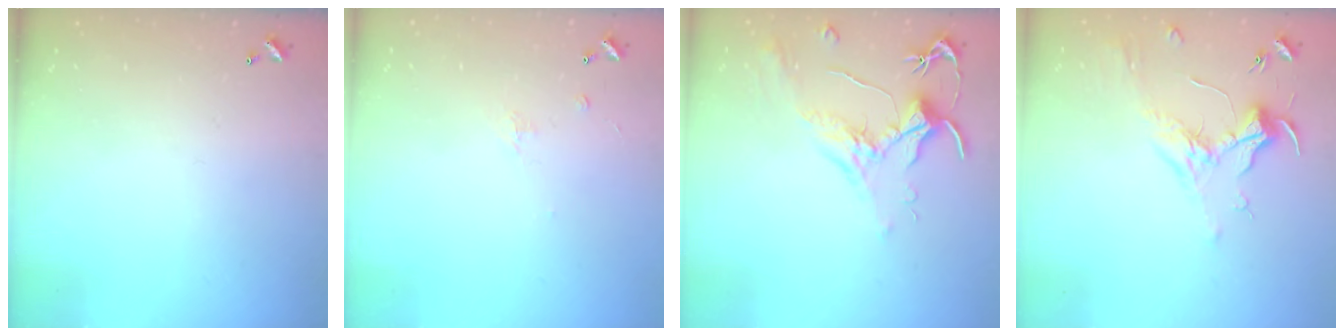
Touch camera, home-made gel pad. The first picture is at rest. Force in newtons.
{"total": 1.2, "press": 1.1, "slide": 0.6}
{"total": 1.8, "press": 1.7, "slide": 0.6}
{"total": 2.0, "press": 1.9, "slide": 0.6}